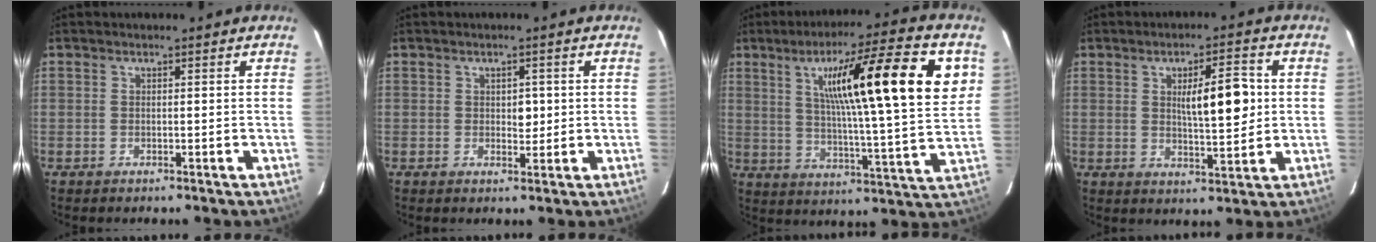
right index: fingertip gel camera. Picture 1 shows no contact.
{"total": 2.1, "force": [0.2, 1.4, 1.6], "torque": [-0.020, 0.000, 0.006]}
{"total": 21.9, "force": [7.2, 1.1, 20.7], "torque": [-0.309, 0.018, 0.103]}
{"total": 8.2, "force": [1.3, 1.9, 7.9], "torque": [-0.121, 0.005, 0.025]}